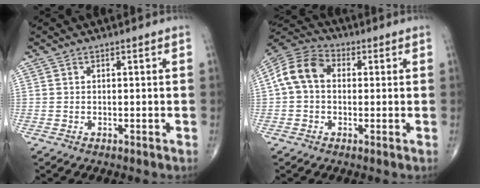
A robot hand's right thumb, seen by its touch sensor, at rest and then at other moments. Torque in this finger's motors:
{"motor_torque": [-0.08, 0.24, 0.29, -0.29, 0.20]}